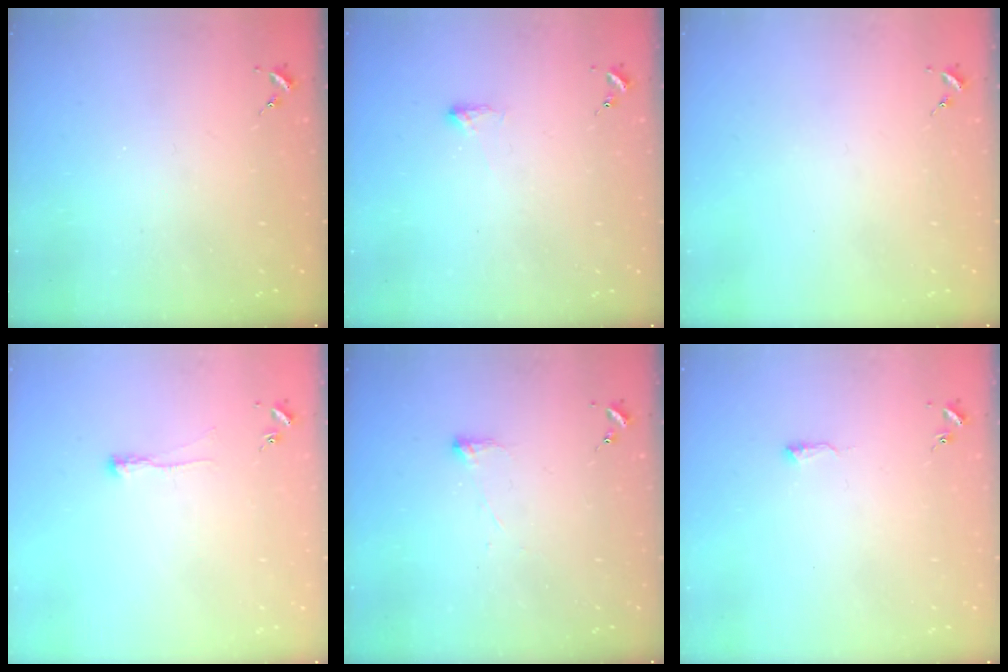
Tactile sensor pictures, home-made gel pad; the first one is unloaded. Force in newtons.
{"total": 2.3, "press": 2.2, "slide": 0.8}
{"total": 0.0}
{"total": 3.8, "press": 3.8, "slide": 0.7}
{"total": 2.8, "press": 2.7, "slide": 0.7}
{"total": 4.9, "press": 4.9, "slide": 0.7}